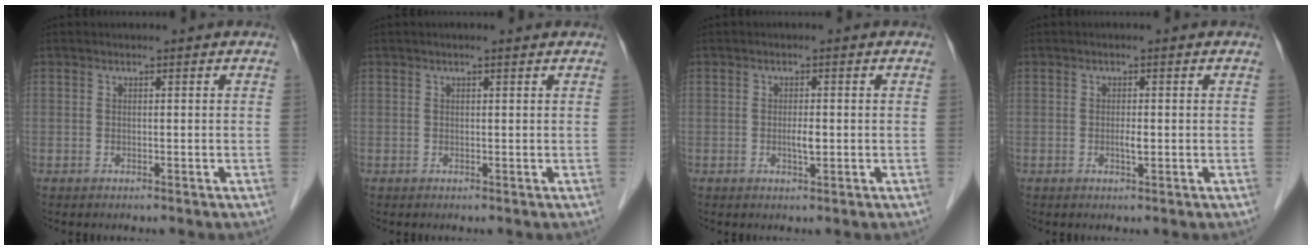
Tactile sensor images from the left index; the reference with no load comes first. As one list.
[{"total": 1.2, "force": [0.9, 0.1, 0.8], "torque": [-0.015, 0.010, 0.014]}, {"total": 1.8, "force": [-0.2, 0.4, 1.8], "torque": [-0.035, -0.001, -0.003]}, {"total": 1.4, "force": [-0.2, 0.3, 1.3], "torque": [-0.026, -0.002, -0.003]}]